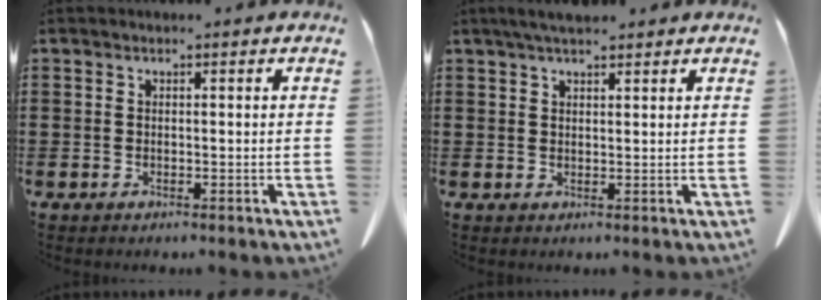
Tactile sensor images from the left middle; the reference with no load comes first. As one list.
[{"total": 3.2, "force": [2.5, 0.7, 1.9], "torque": [-0.043, 0.001, 0.047]}]